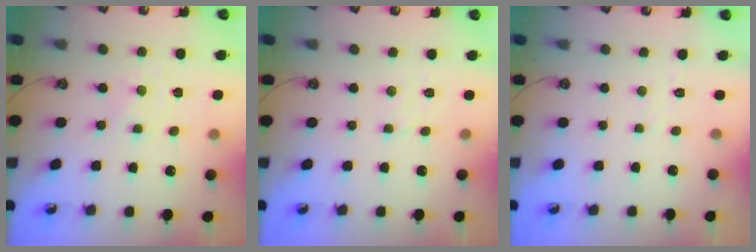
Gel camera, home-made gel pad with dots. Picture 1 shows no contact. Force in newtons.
{"total": 1.8, "press": 1.7, "slide": 0.5}
{"total": 4.2, "press": 4.2, "slide": 0.4}